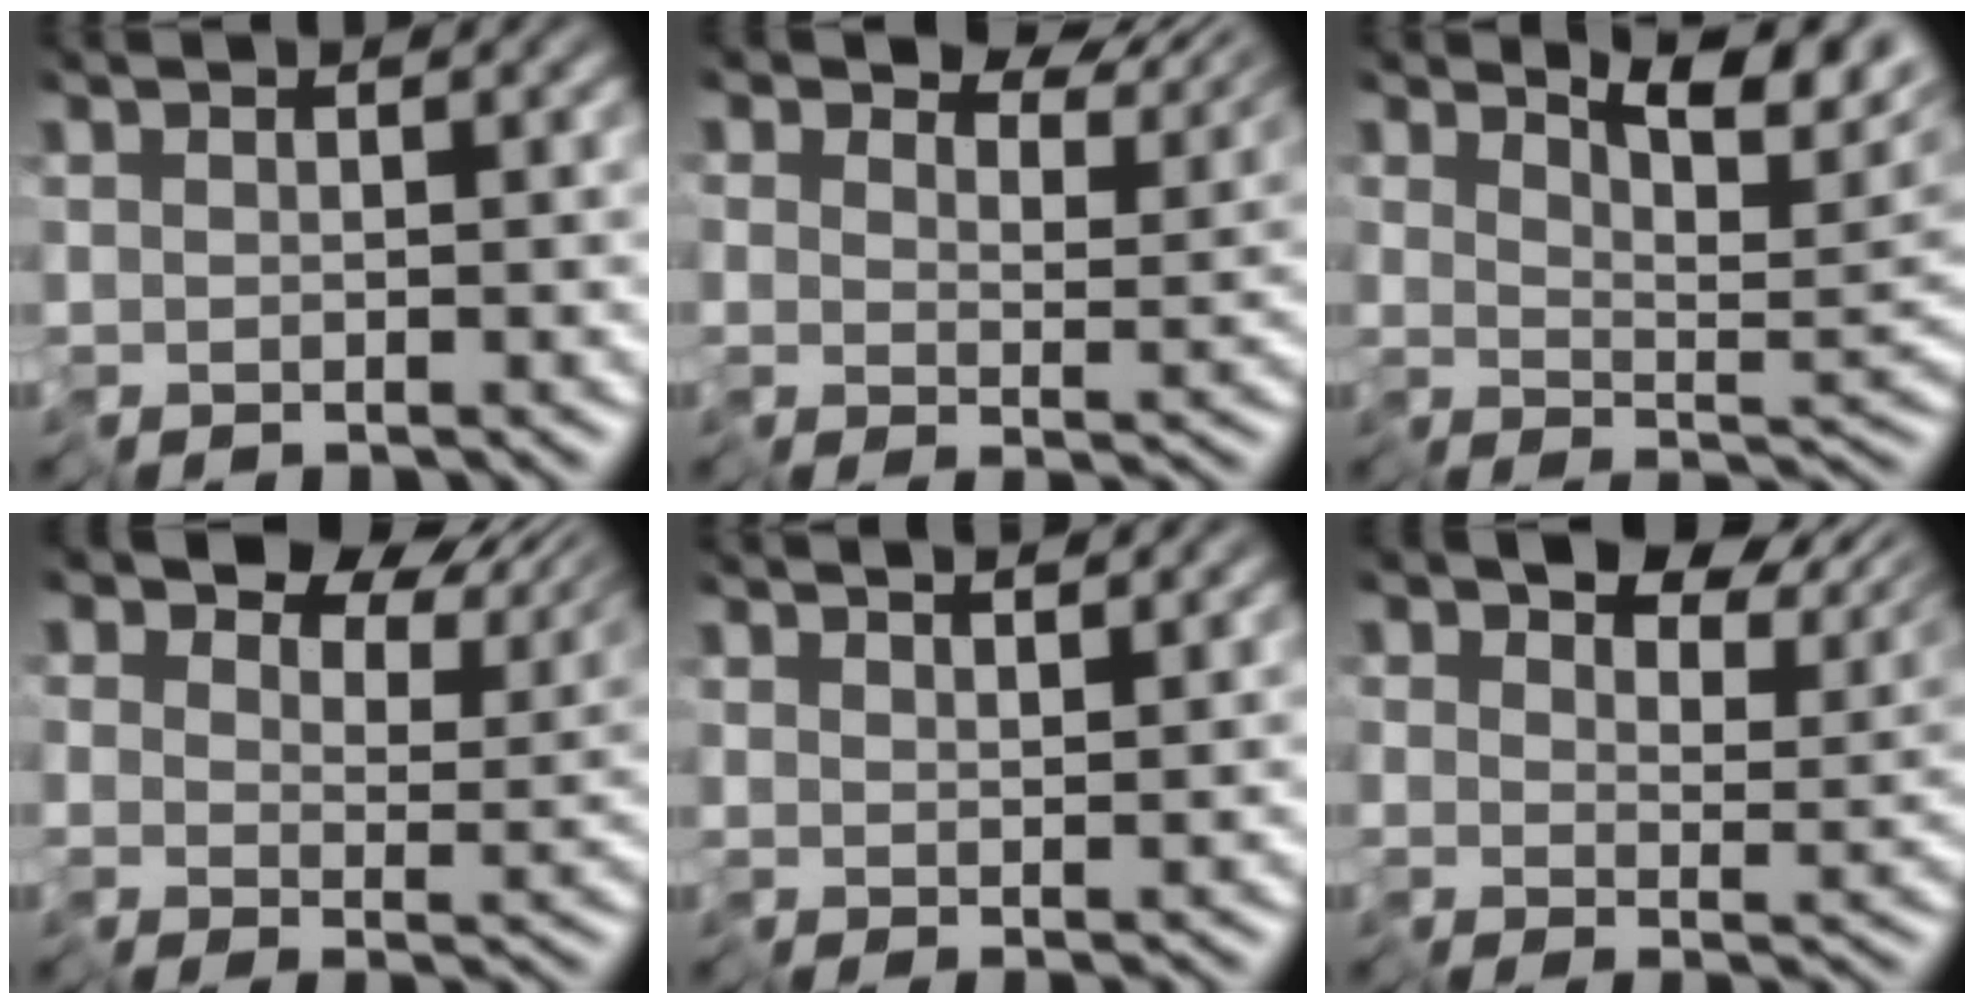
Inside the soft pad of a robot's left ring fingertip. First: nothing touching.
{"total": 4.9, "force": [4.6, 1.3, 1.1], "torque": [-0.019, 0.001, 0.073]}
{"total": 6.7, "force": [5.1, 1.2, 4.2], "torque": [-0.055, 0.011, 0.083]}
{"total": 5.9, "force": [4.6, 3.1, 2.2], "torque": [-0.043, -0.003, 0.080]}
{"total": 2.4, "force": [2.3, -0.5, 0.5], "torque": [-0.012, 0.018, 0.037]}
{"total": 7.7, "force": [5.7, 3.8, 3.6], "torque": [-0.056, 0.005, 0.100]}